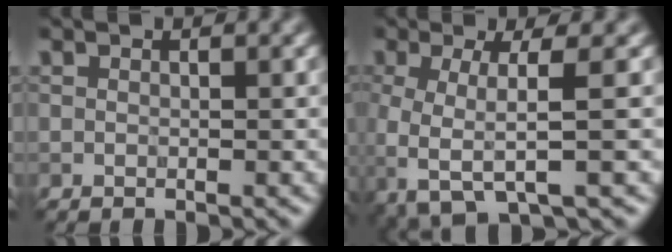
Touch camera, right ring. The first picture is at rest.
{"total": 5.0, "force": [-1.3, 1.3, 4.6], "torque": [-0.089, -0.014, -0.030]}